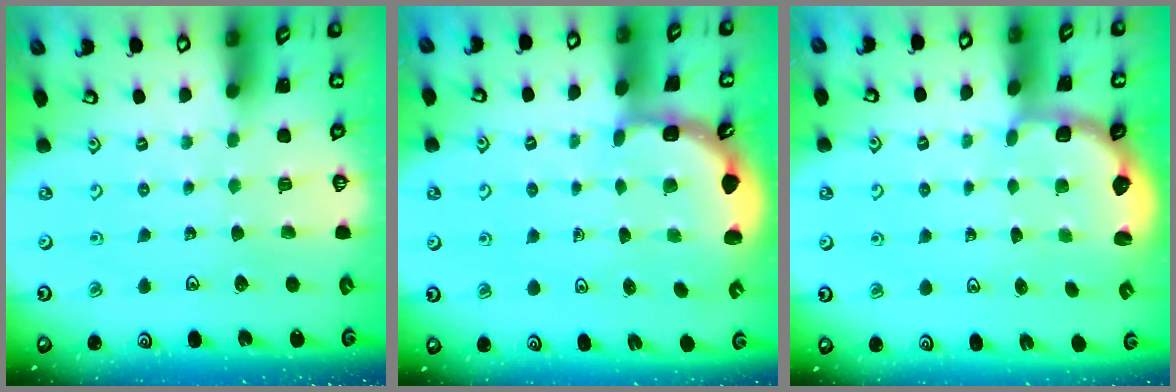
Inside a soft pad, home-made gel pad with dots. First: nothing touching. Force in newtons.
{"total": 2.1, "press": 1.9, "slide": 0.9}
{"total": 2.9, "press": 2.4, "slide": 1.6}